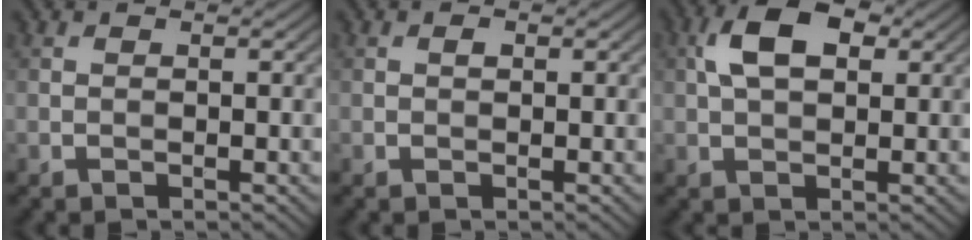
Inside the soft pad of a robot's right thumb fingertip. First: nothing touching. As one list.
[{"total": 0.6, "force": [0.2, 0.4, 0.4], "torque": [-0.007, 0.001, 0.002]}, {"total": 6.8, "force": [2.0, 3.8, 5.2], "torque": [-0.103, 0.013, 0.028]}]